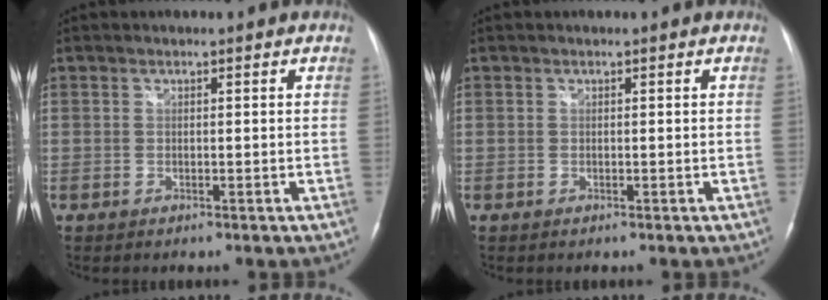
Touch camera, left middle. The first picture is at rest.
{"total": 0.0}